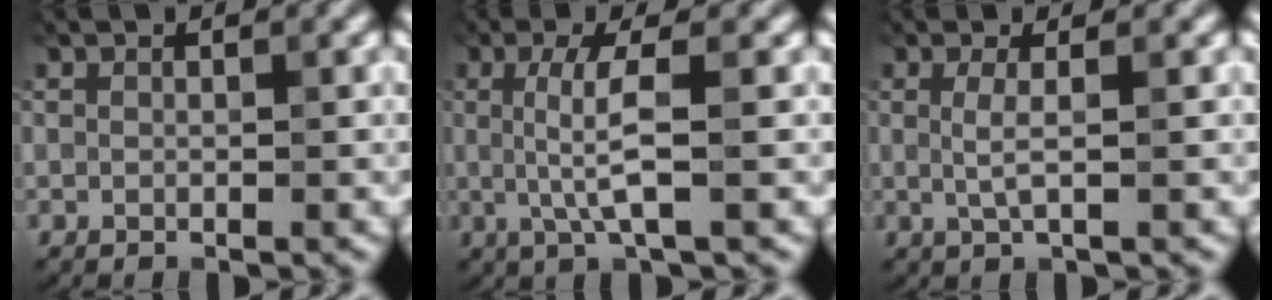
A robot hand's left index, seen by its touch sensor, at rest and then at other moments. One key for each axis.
{"total": 4.0, "fx": 0.1, "fy": 0.6, "fz": 3.9, "tx": -0.081, "ty": 0.002, "tz": 0.002}
{"total": 1.8, "fx": 0.1, "fy": 0.2, "fz": 1.8, "tx": -0.038, "ty": -0.001, "tz": 0.000}